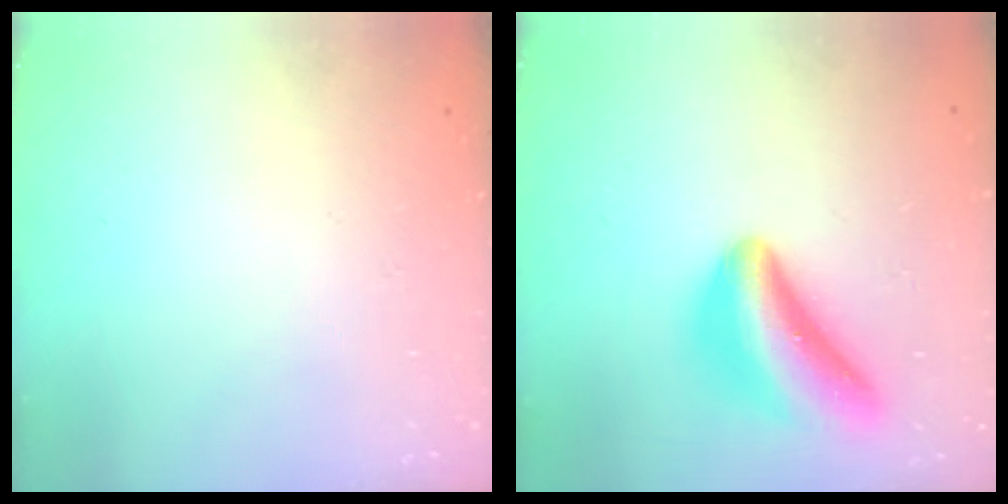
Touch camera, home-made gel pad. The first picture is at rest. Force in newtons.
{"total": 16.8, "press": 16.8, "slide": 0.2}